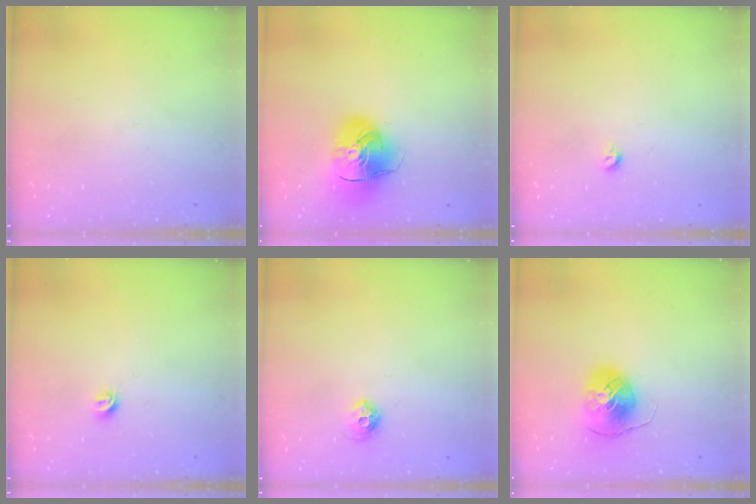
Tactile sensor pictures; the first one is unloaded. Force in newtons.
{"total": 13.4, "press": 13.3, "slide": 2.0}
{"total": 3.7, "press": 3.6, "slide": 0.7}
{"total": 5.3, "press": 5.2, "slide": 0.7}
{"total": 6.9, "press": 6.8, "slide": 1.0}
{"total": 8.1, "press": 8.0, "slide": 1.2}